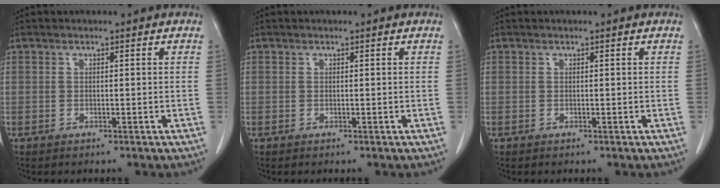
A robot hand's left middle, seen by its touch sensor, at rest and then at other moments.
{"total": 0.0}
{"total": 0.0}